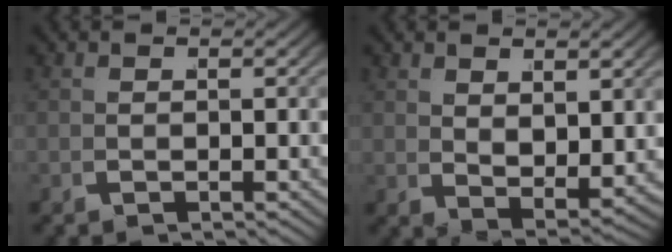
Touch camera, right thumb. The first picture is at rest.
{"total": 3.0, "force": [1.8, 1.0, 2.2], "torque": [-0.038, -0.006, 0.044]}